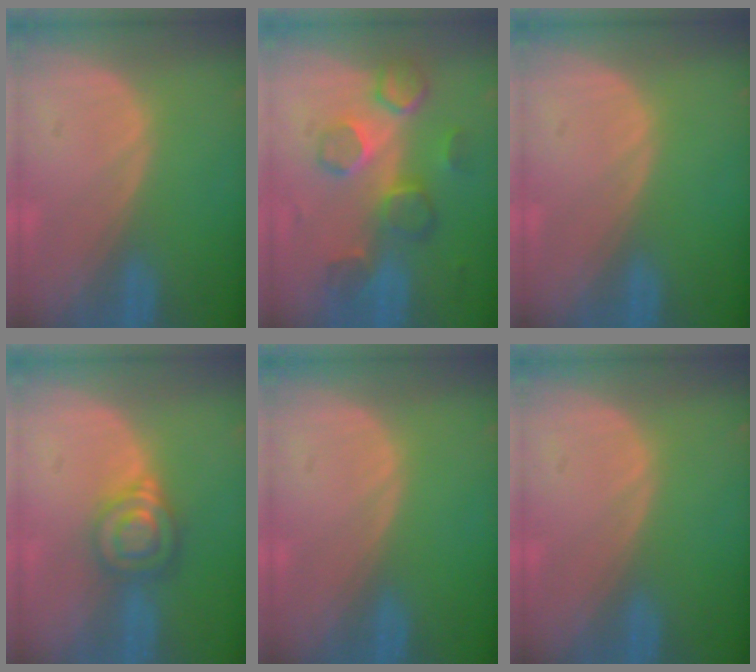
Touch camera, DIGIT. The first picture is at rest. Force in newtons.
{"total": 8.6, "press": 7.7, "slide": 3.8}
{"total": 0.0}
{"total": 6.6, "press": 5.7, "slide": 3.4}
{"total": 0.0}
{"total": 0.0}